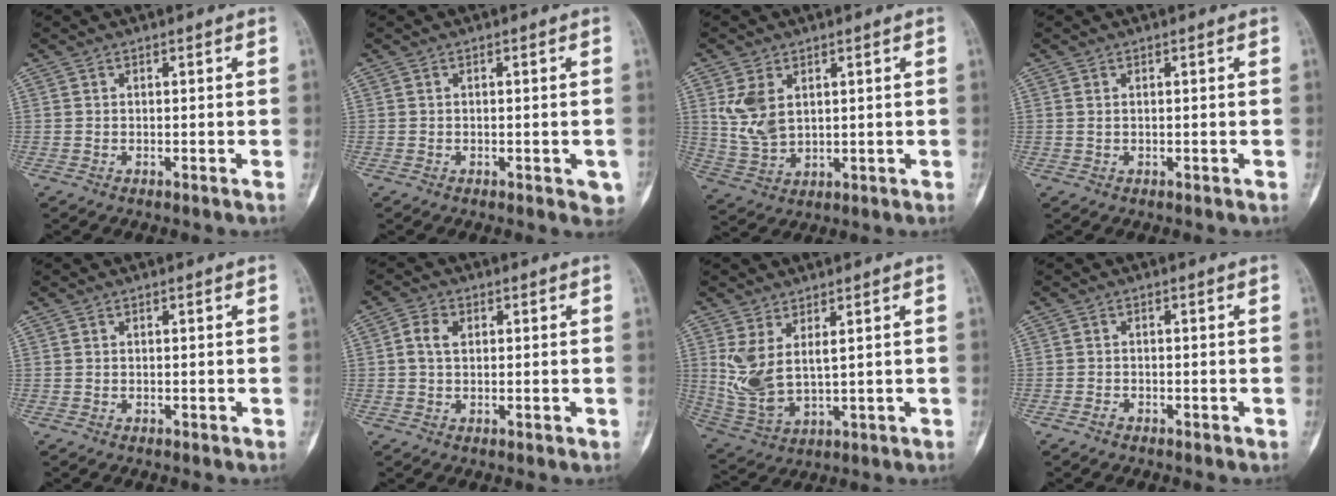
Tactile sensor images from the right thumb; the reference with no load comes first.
{"total": 3.0, "force": [-1.1, 1.7, 2.2], "torque": [-0.002, 0.004, -0.013]}
{"total": 7.8, "force": [2.3, 5.2, 5.3], "torque": [-0.093, -0.007, 0.060]}
{"total": 0.6, "force": [0.1, 0.5, 0.3], "torque": [-0.003, 0.001, 0.001]}
{"total": 0.0}
{"total": 3.8, "force": [0.5, 2.8, 2.5], "torque": [-0.044, 0.007, 0.005]}
{"total": 8.9, "force": [2.4, 4.6, 7.2], "torque": [-0.150, -0.015, 0.069]}
{"total": 1.2, "force": [-0.9, 0.8, 0.2], "torque": [-0.001, 0.004, -0.021]}